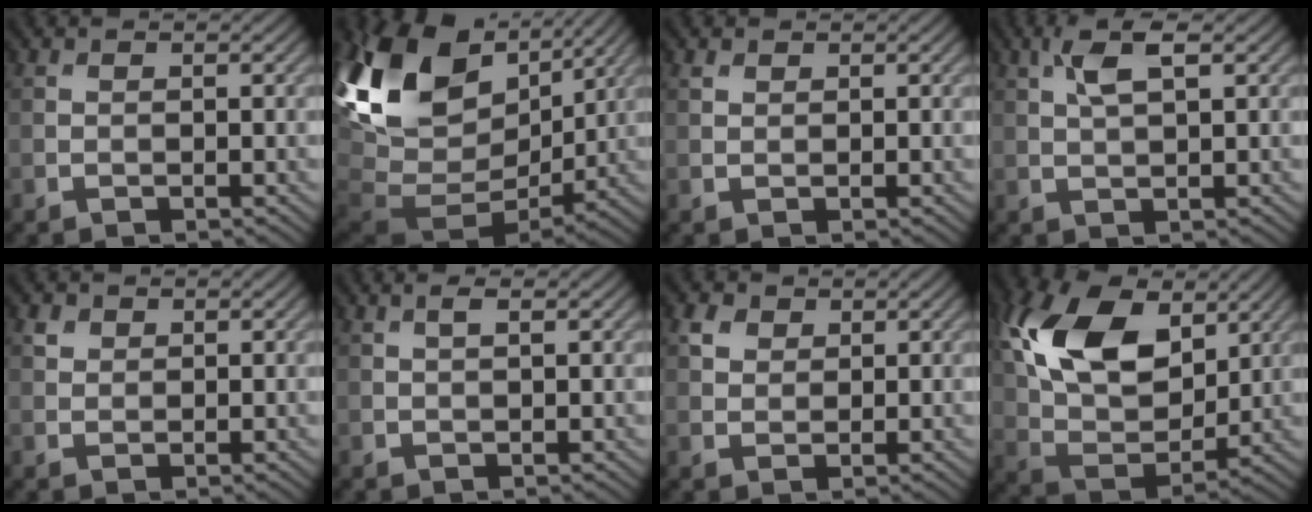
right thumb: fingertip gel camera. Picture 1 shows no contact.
{"total": 19.0, "force": [5.6, 12.3, 13.3], "torque": [-0.282, -0.014, 0.128]}
{"total": 0.8, "force": [0.7, 0.4, 0.2], "torque": [-0.006, -0.002, 0.015]}
{"total": 4.6, "force": [1.9, 1.4, 3.9], "torque": [-0.091, 0.007, 0.036]}
{"total": 1.1, "force": [0.7, 0.8, 0.3], "torque": [-0.006, -0.001, 0.013]}
{"total": 1.3, "force": [0.7, 0.2, 1.1], "torque": [-0.025, 0.004, 0.014]}
{"total": 2.3, "force": [1.3, 1.6, 0.9], "torque": [-0.022, 0.000, 0.025]}
{"total": 15.8, "force": [6.2, 9.6, 10.9], "torque": [-0.238, 0.017, 0.113]}